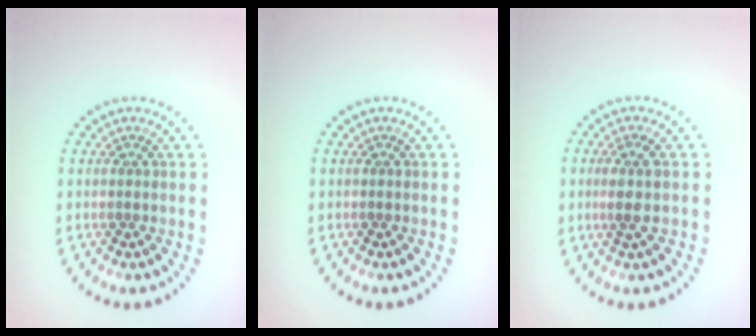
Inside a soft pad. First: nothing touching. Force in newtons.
{"total": 0.0}
{"total": 1.9, "press": 1.5, "slide": 1.1}